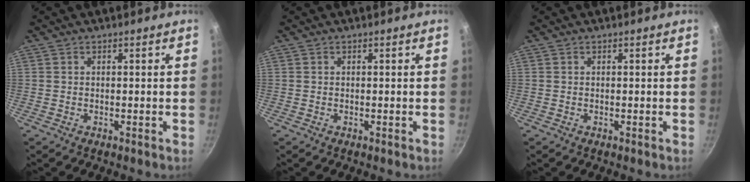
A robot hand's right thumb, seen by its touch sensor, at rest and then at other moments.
{"total": 0.0}
{"total": 0.0}